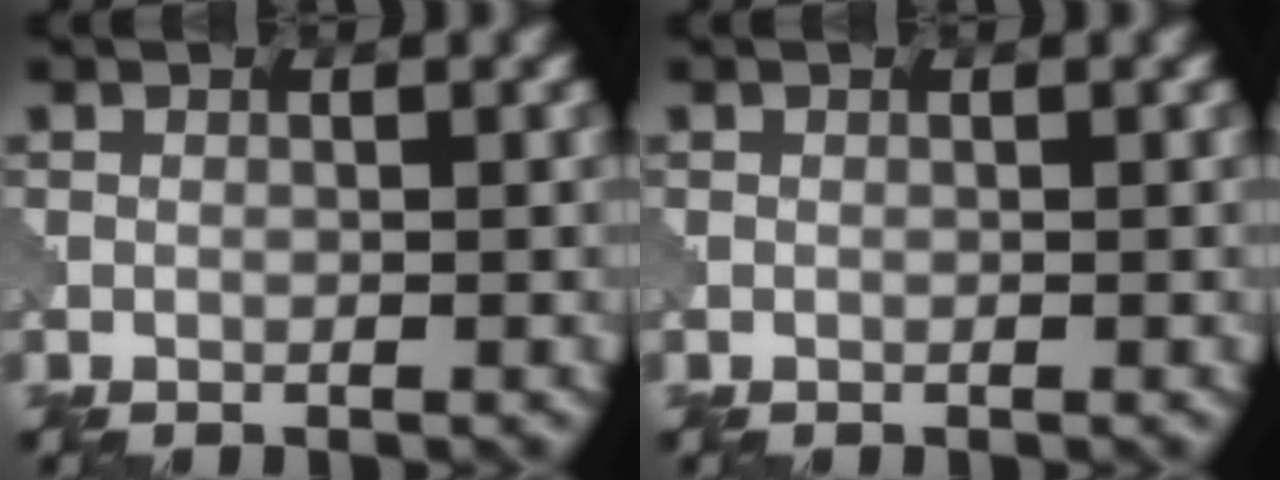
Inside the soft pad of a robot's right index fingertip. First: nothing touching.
{"total": 0.0}